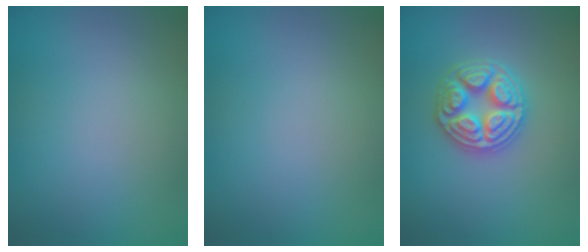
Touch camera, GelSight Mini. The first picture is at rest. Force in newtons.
{"total": 0.0}
{"total": 4.9, "press": 4.8, "slide": 0.6}